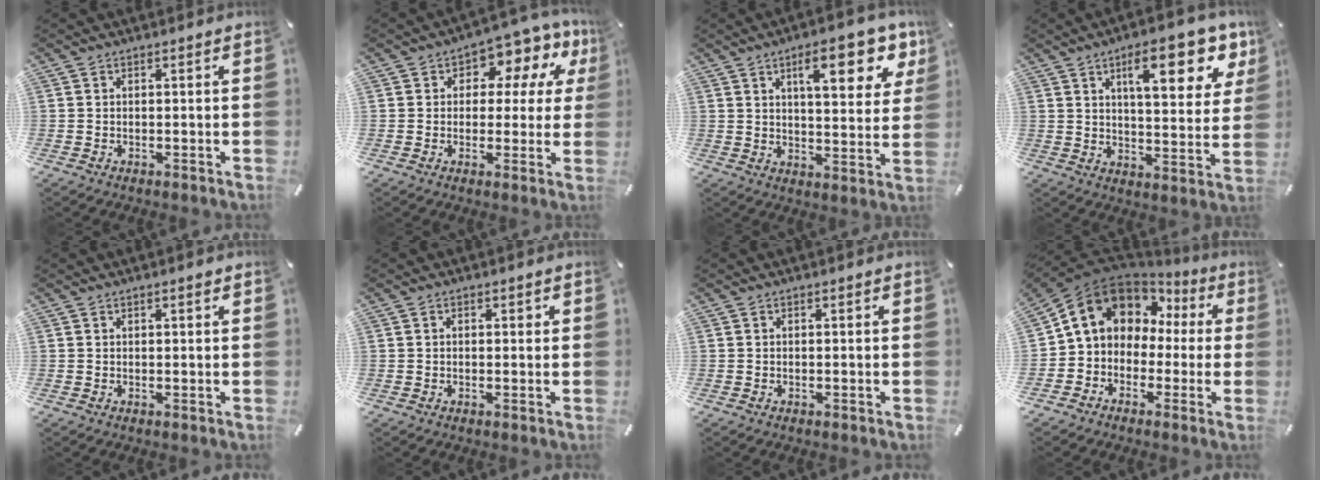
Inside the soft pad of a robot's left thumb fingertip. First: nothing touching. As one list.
[{"total": 9.1, "force": [4.0, 5.8, 5.7], "torque": [-0.079, -0.028, 0.069]}, {"total": 15.0, "force": [7.5, 5.6, 11.7], "torque": [-0.165, -0.023, 0.117]}, {"total": 16.4, "force": [8.5, 6.1, 12.6], "torque": [-0.177, -0.032, 0.130]}, {"total": 0.7, "force": [0.4, 0.2, 0.5], "torque": [-0.010, 0.002, 0.007]}, {"total": 0.9, "force": [0.1, 0.6, 0.7], "torque": [-0.013, 0.005, 0.000]}, {"total": 0.0}, {"total": 11.0, "force": [3.5, 9.2, 4.9], "torque": [-0.114, -0.013, 0.065]}]